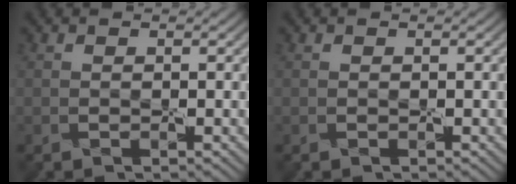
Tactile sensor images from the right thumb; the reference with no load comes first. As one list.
[{"total": 0.0}]